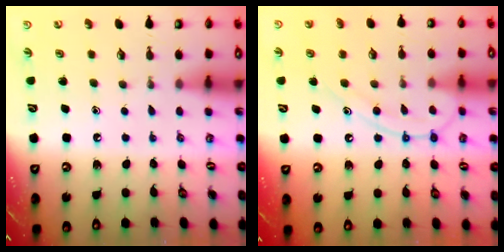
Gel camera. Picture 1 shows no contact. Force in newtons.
{"total": 12.6, "press": 12.6, "slide": 1.1}